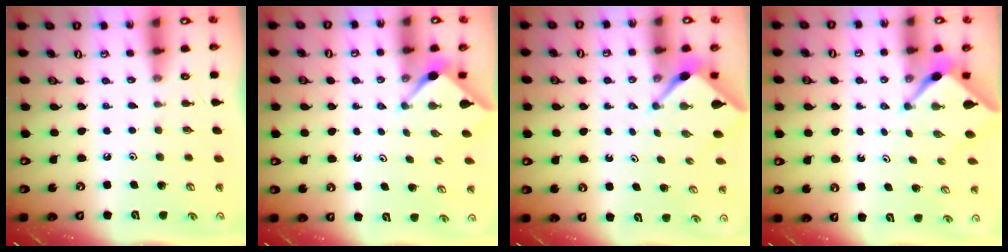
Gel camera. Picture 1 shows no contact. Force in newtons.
{"total": 3.0, "press": 3.0, "slide": 0.3}
{"total": 2.2, "press": 2.2, "slide": 0.3}
{"total": 2.6, "press": 2.6, "slide": 0.2}